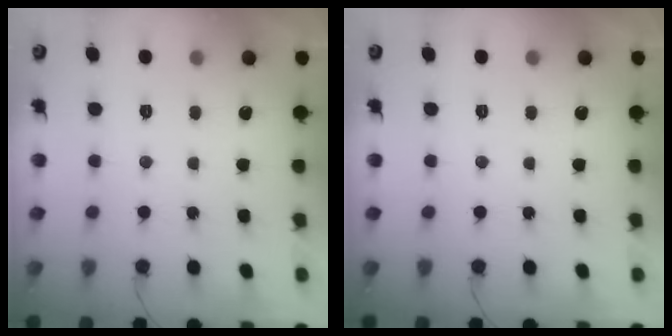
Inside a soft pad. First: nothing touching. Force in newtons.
{"total": 0.0}